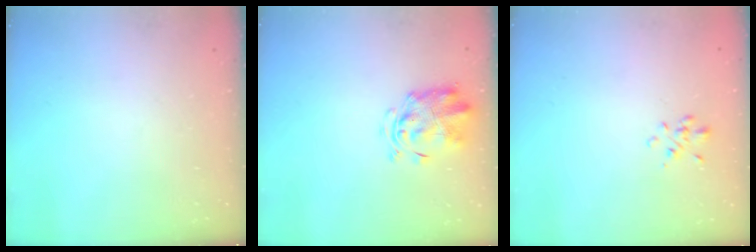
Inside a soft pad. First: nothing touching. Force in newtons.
{"total": 3.0, "press": 2.9, "slide": 0.6}
{"total": 1.6, "press": 1.5, "slide": 0.6}